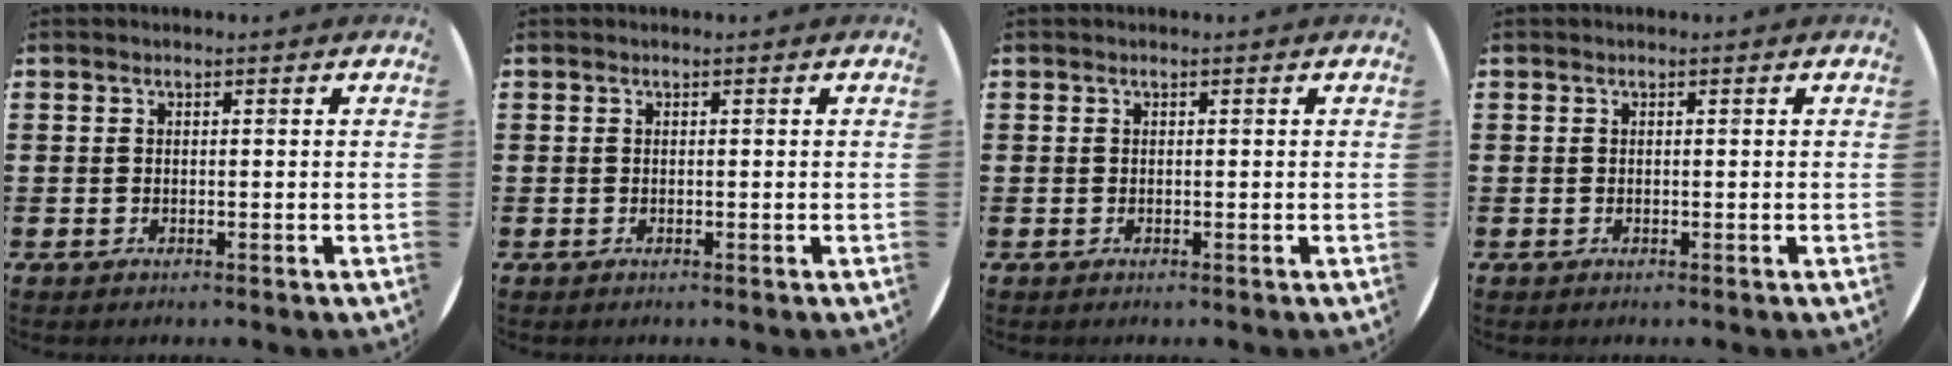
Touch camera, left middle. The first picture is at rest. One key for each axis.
{"total": 0.0}
{"total": 0.0}
{"total": 0.0}